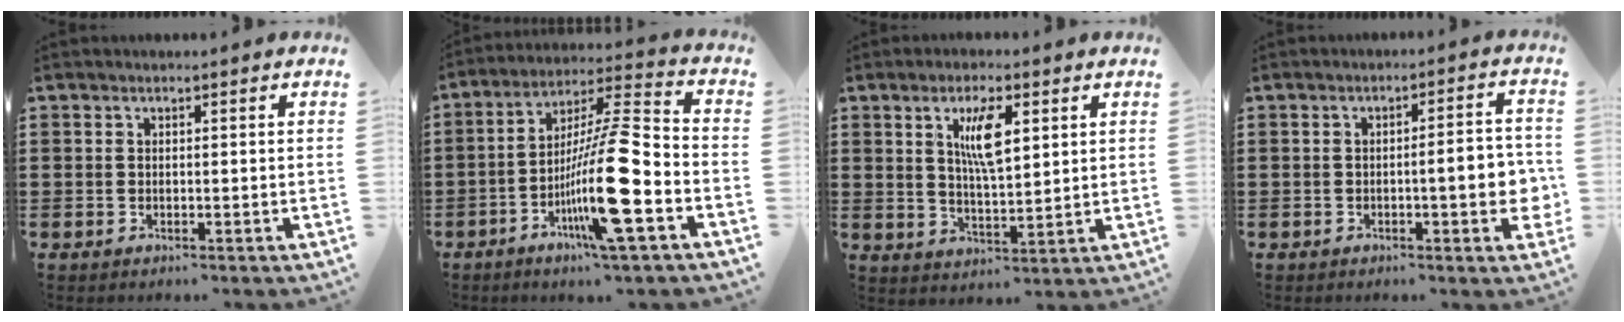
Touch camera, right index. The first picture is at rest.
{"total": 16.2, "force": [-6.2, 1.7, 14.9], "torque": [-0.286, -0.003, -0.109]}
{"total": 6.8, "force": [2.6, 2.2, 5.9], "torque": [-0.107, 0.000, 0.039]}
{"total": 6.6, "force": [-0.9, 1.4, 6.4], "torque": [-0.082, -0.006, -0.020]}